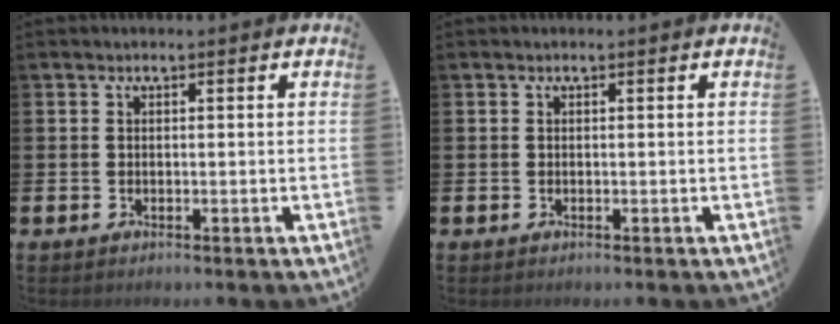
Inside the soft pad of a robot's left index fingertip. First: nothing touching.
{"total": 0.0}